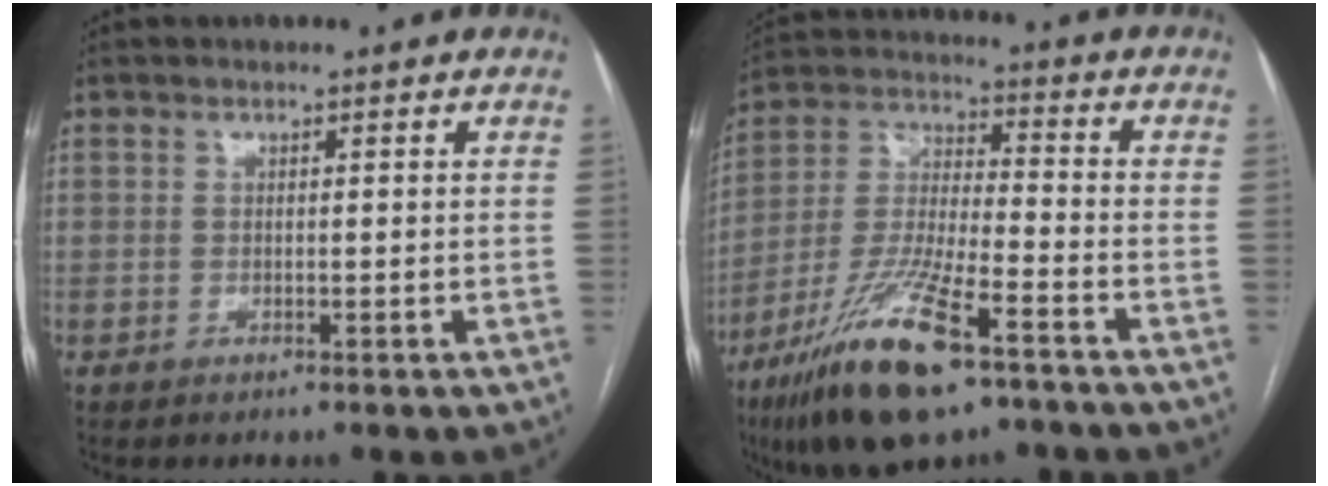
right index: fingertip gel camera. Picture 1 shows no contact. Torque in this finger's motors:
{"motor_torque": [0.99, -0.96, 0.40, 0.09]}